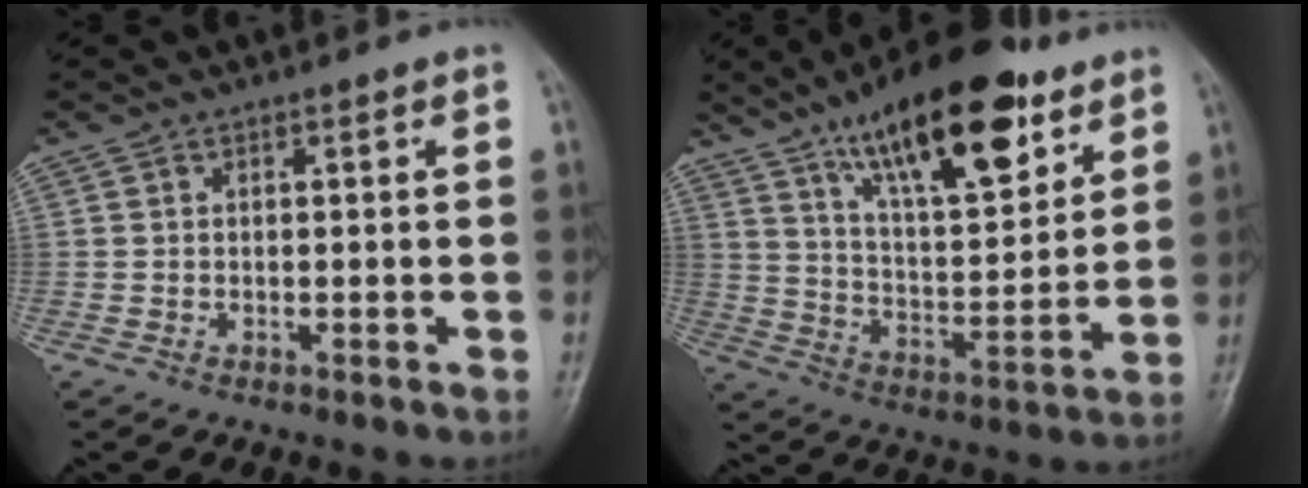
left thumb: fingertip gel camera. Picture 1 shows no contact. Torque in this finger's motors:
{"motor_torque": [0.75, 0.62, 1.61, -1.16, 0.17]}